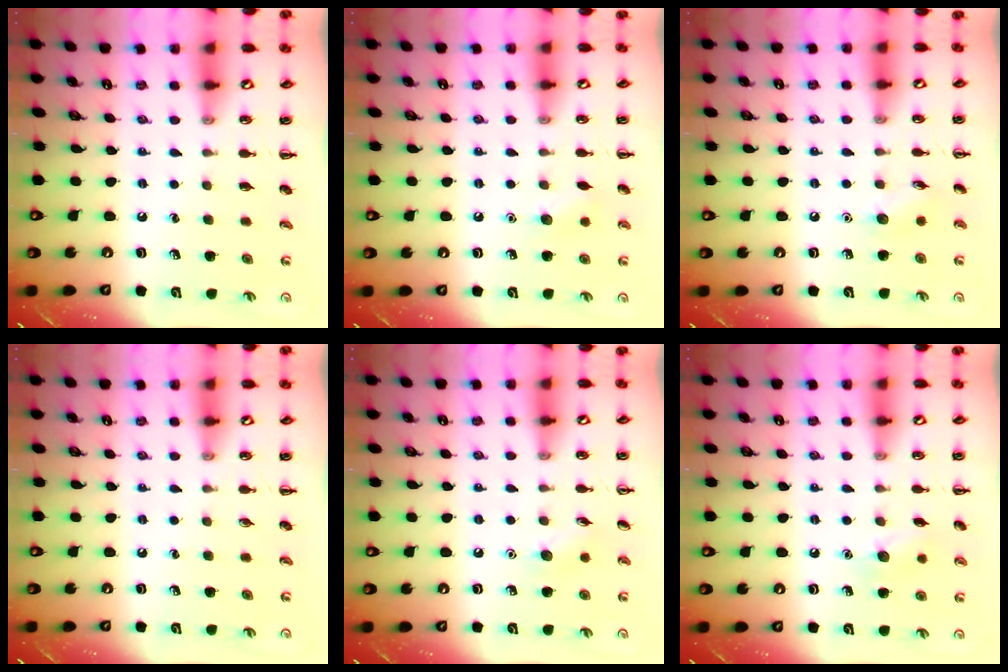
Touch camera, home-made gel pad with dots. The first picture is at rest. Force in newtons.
{"total": 6.0, "press": 5.8, "slide": 1.7}
{"total": 5.5, "press": 5.3, "slide": 1.6}
{"total": 0.0}
{"total": 5.6, "press": 5.4, "slide": 1.5}
{"total": 7.3, "press": 7.1, "slide": 1.6}